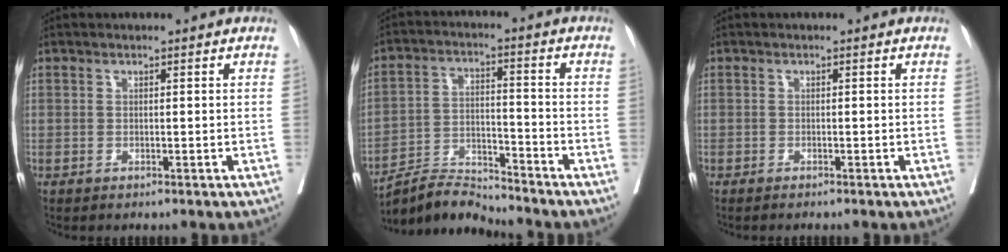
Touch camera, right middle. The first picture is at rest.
{"total": 7.4, "force": [-7.4, -0.4, -0.3], "torque": [-0.001, 0.014, -0.135]}
{"total": 0.9, "force": [-0.8, 0.1, 0.4], "torque": [-0.008, -0.002, -0.010]}